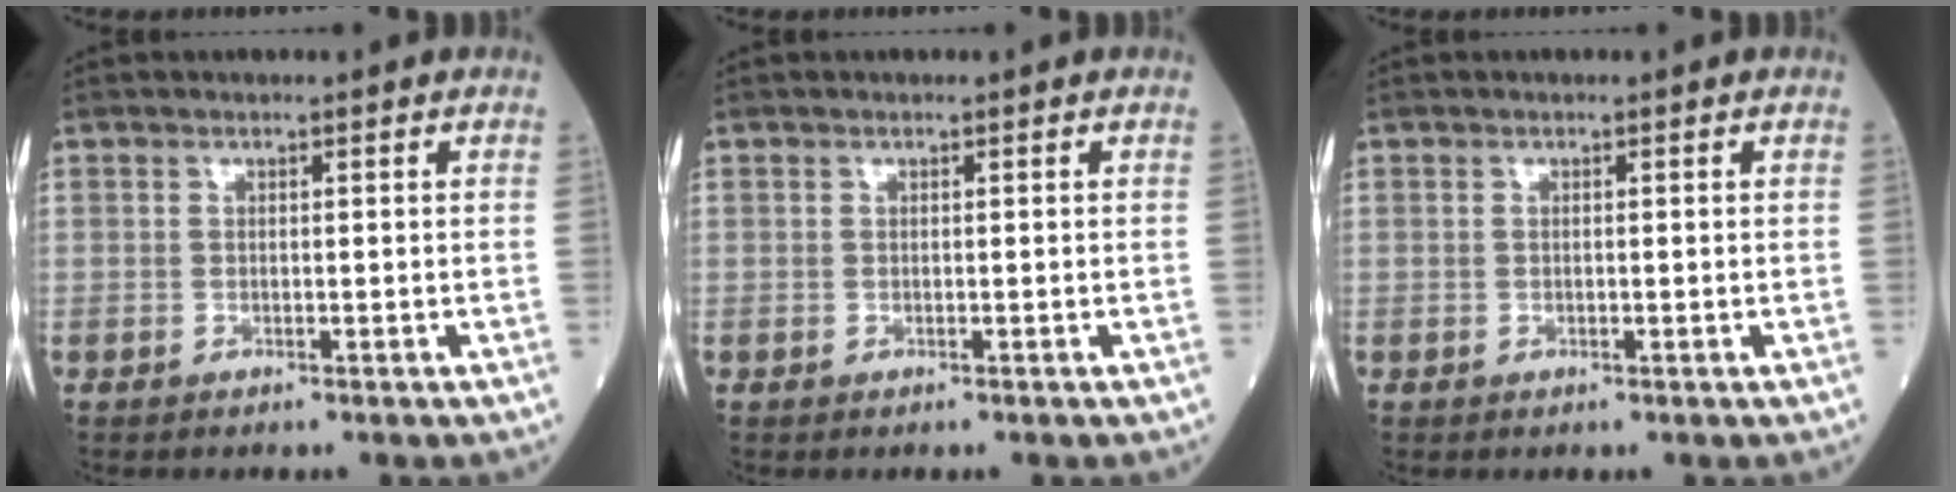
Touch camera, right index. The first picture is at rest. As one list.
[{"total": 0.0}, {"total": 0.0}]